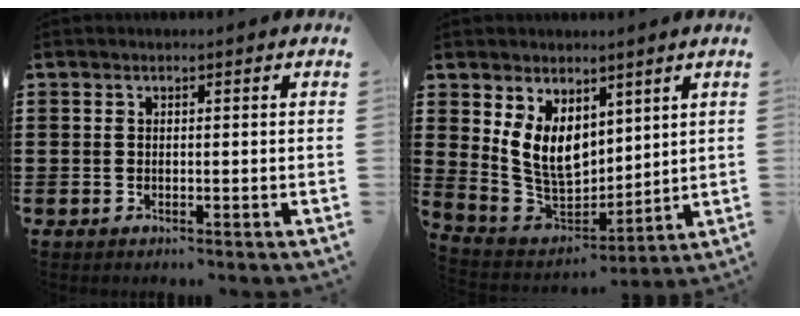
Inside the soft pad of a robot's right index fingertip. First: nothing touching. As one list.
[{"total": 8.5, "force": [3.2, 6.1, 4.9], "torque": [-0.126, -0.011, 0.060]}]